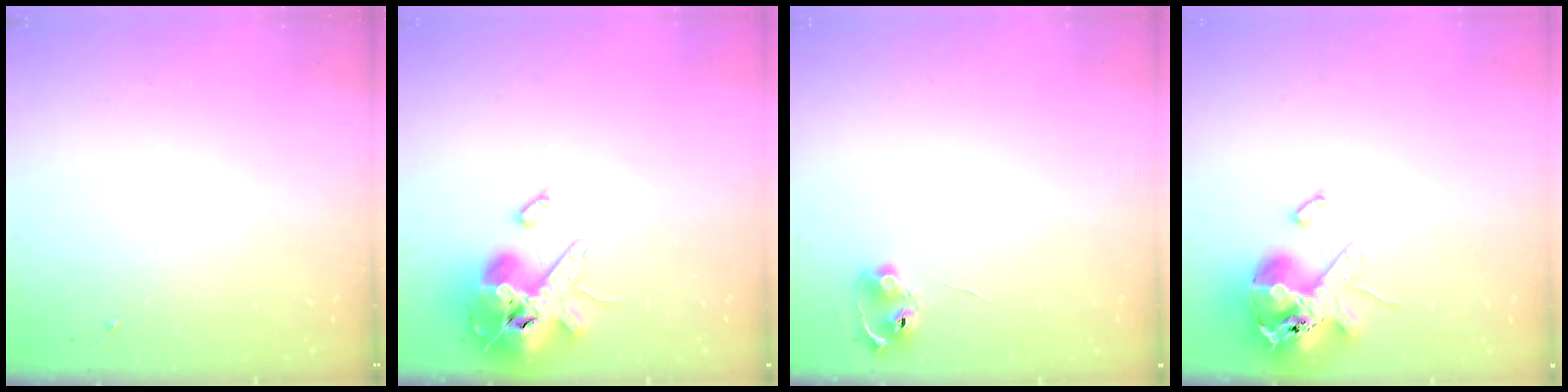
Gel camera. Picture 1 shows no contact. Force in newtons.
{"total": 15.4, "press": 15.2, "slide": 2.6}
{"total": 6.3, "press": 6.3, "slide": 0.8}
{"total": 14.2, "press": 14.0, "slide": 2.4}